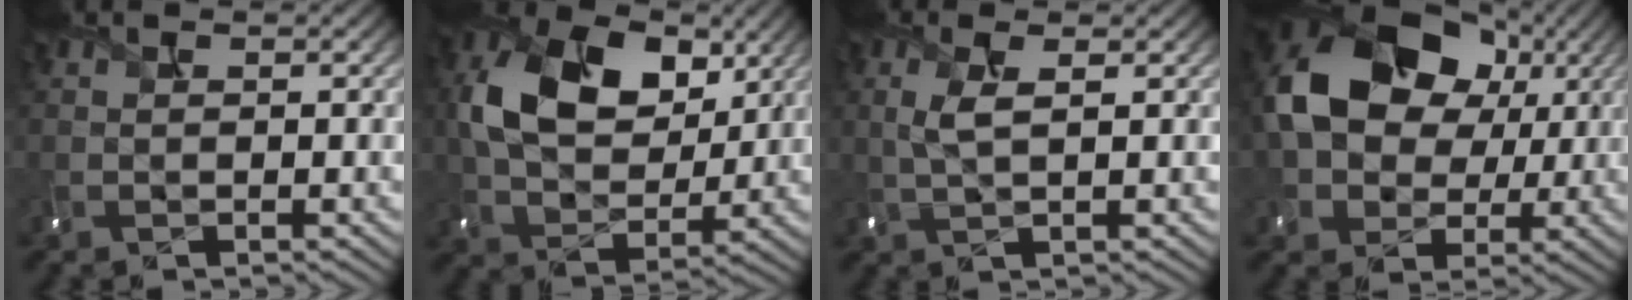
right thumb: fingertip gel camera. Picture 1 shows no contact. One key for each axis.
{"total": 11.9, "fx": 3.8, "fy": 8.1, "fz": 7.9, "tx": -0.168, "ty": 0.008, "tz": 0.066}
{"total": 2.5, "fx": 0.8, "fy": 0.7, "fz": 2.3, "tx": -0.057, "ty": 0.005, "tz": 0.018}
{"total": 15.6, "fx": 3.3, "fy": 12.0, "fz": 9.5, "tx": -0.180, "ty": 0.004, "tz": 0.064}